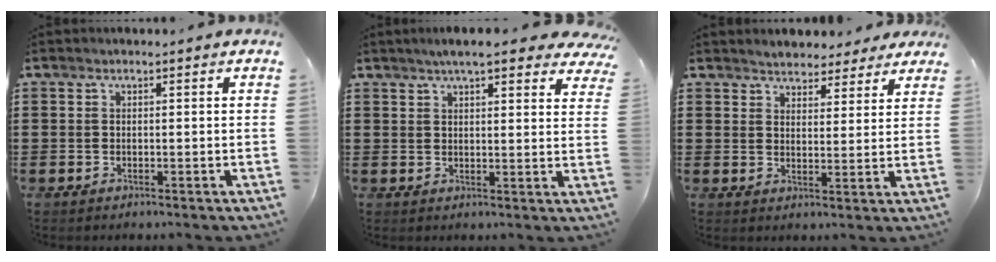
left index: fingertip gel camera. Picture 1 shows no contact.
{"total": 5.7, "force": [4.7, 0.8, 3.2], "torque": [-0.067, -0.006, 0.081]}
{"total": 3.5, "force": [3.3, 1.0, -0.2], "torque": [-0.011, -0.007, 0.063]}